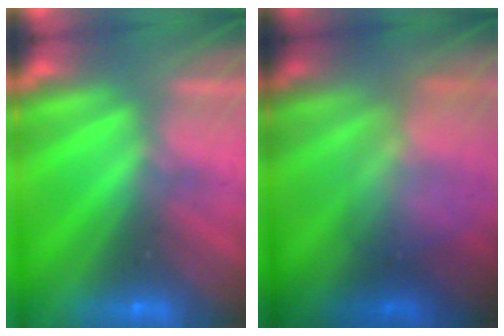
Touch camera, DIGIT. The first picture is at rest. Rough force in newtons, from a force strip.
{"total": 7.6}